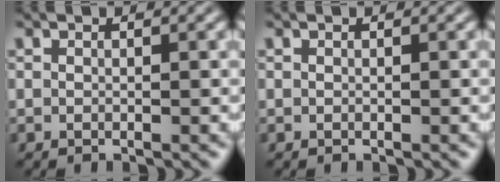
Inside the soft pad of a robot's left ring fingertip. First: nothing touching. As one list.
[{"total": 0.0}]